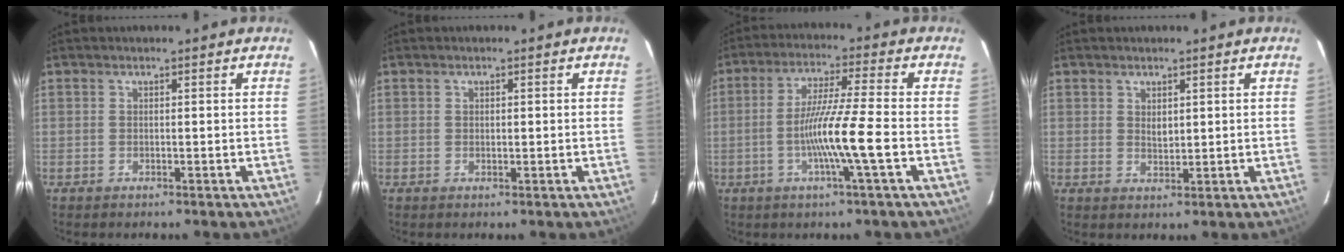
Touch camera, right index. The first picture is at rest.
{"total": 0.8, "force": [0.3, 0.4, 0.6], "torque": [-0.009, 0.003, 0.006]}
{"total": 10.3, "force": [-3.1, -1.3, 9.7], "torque": [-0.181, -0.007, -0.058]}
{"total": 2.1, "force": [0.9, 1.2, 1.5], "torque": [-0.021, 0.000, 0.018]}